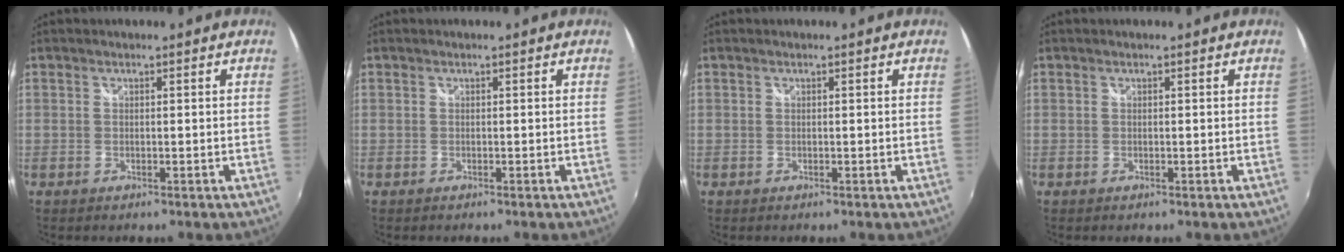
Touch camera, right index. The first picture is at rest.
{"total": 0.0}
{"total": 0.0}
{"total": 0.0}